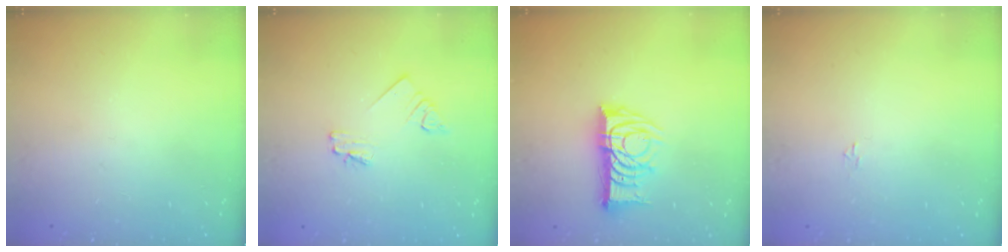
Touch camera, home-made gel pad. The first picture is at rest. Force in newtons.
{"total": 1.7, "press": 1.7, "slide": 0.1}
{"total": 14.2, "press": 14.2, "slide": 0.3}
{"total": 1.8, "press": 1.8, "slide": 0.2}